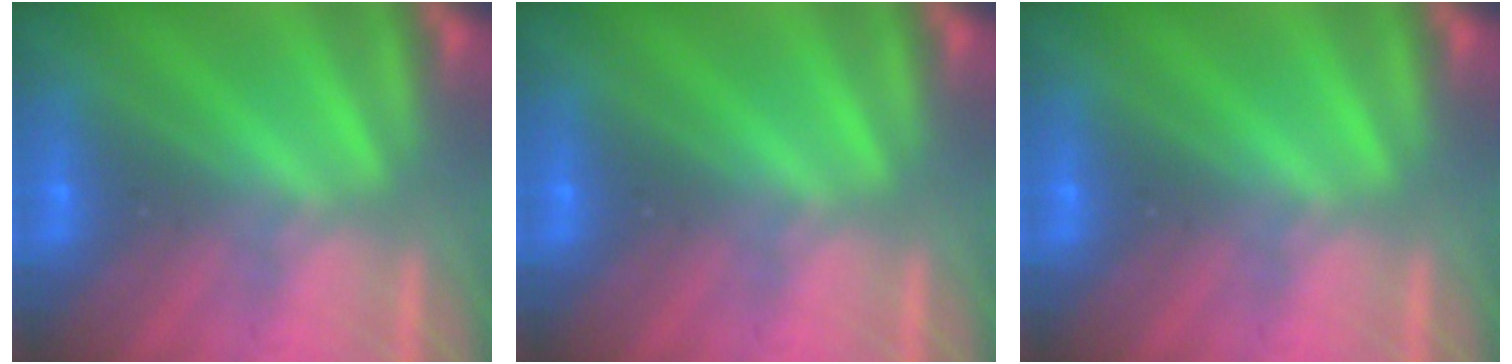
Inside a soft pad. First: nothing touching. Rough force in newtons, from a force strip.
{"total": 0.0}
{"total": 0.0}